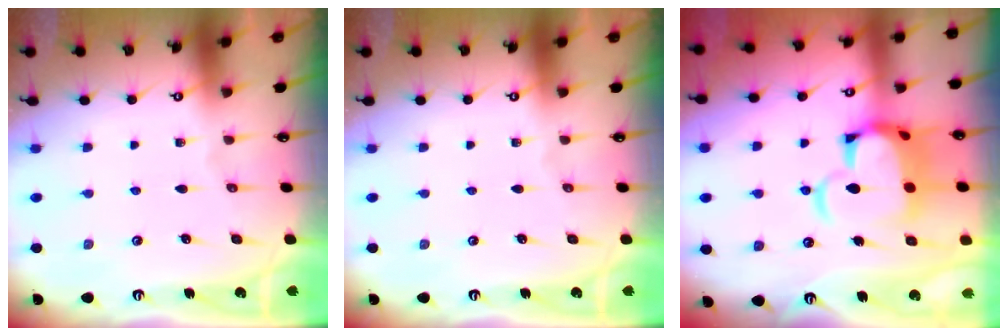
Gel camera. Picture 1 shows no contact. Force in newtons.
{"total": 0.0}
{"total": 11.1, "press": 10.9, "slide": 1.8}